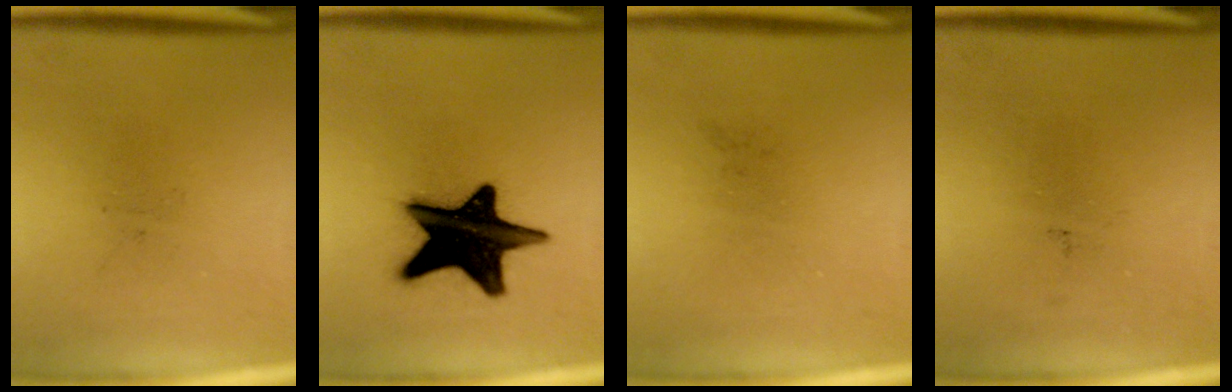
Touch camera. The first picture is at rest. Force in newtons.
{"total": 19.8}
{"total": 0.0}
{"total": 0.0}